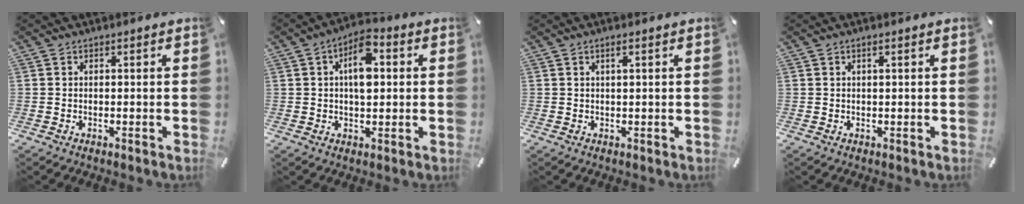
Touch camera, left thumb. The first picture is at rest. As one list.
[{"total": 8.4, "force": [1.6, 4.4, 6.9], "torque": [-0.102, 0.002, 0.024]}, {"total": 1.6, "force": [0.5, 0.2, 1.5], "torque": [-0.029, 0.001, 0.008]}, {"total": 1.1, "force": [0.3, 0.1, 1.0], "torque": [-0.018, 0.000, 0.005]}]